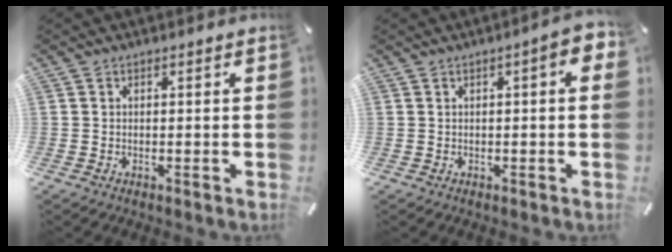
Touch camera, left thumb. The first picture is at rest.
{"total": 4.2, "force": [0.8, 1.1, 3.9], "torque": [-0.056, 0.003, 0.009]}